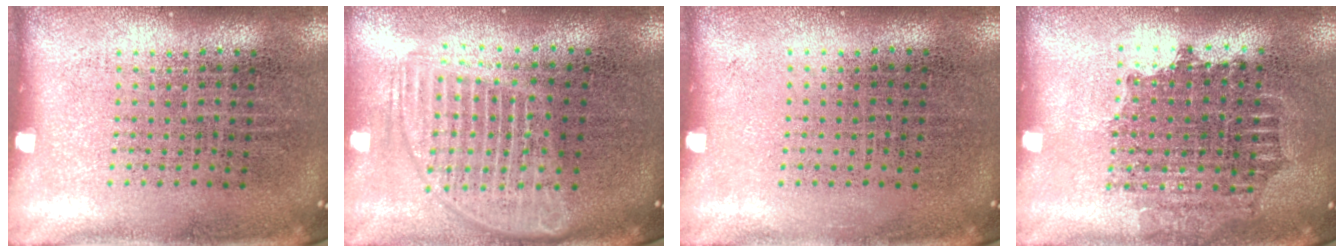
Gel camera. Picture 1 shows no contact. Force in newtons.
{"total": 1.8, "press": 1.5, "slide": 0.9}
{"total": 0.0}
{"total": 1.5, "press": 1.3, "slide": 0.8}